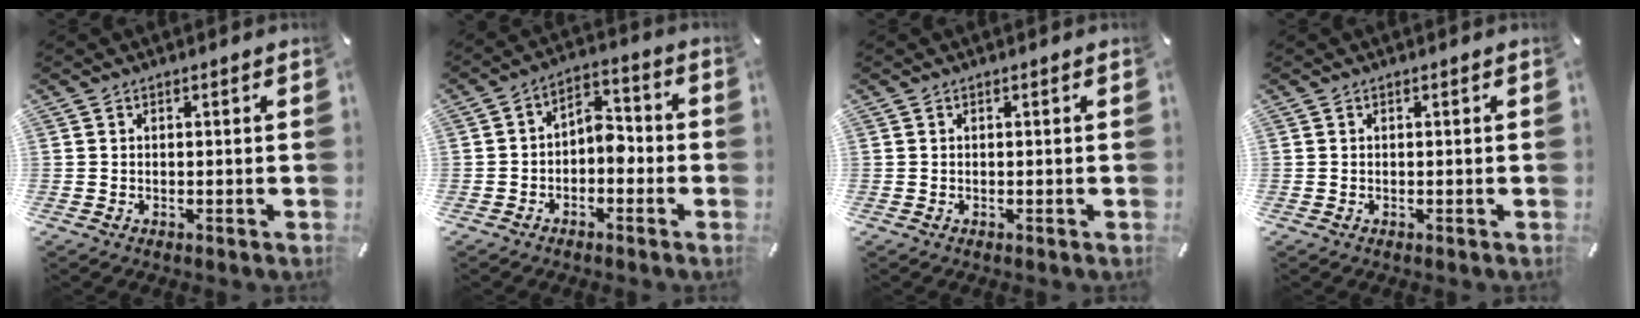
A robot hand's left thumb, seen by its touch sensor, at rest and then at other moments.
{"total": 5.6, "force": [-2.3, 3.7, 3.4], "torque": [-0.056, 0.015, -0.044]}
{"total": 0.0}
{"total": 0.0}